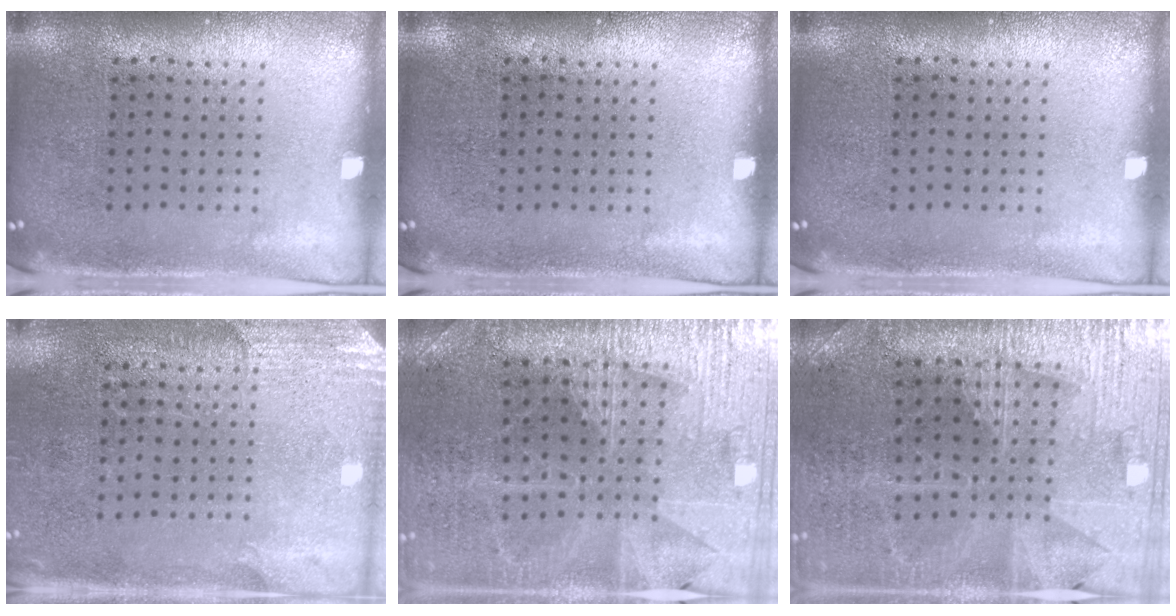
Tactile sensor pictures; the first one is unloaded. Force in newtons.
{"total": 0.0}
{"total": 0.0}
{"total": 2.7, "press": 2.4, "slide": 1.3}
{"total": 3.0, "press": 3.0, "slide": 0.4}
{"total": 3.0, "press": 2.9, "slide": 0.5}